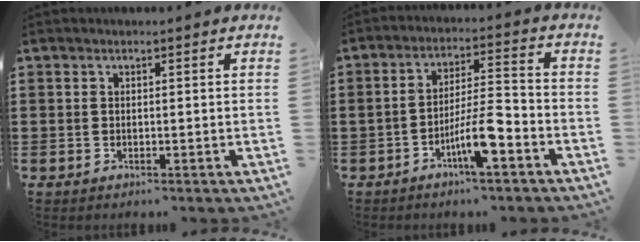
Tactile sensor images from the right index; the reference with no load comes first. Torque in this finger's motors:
{"motor_torque": [2.14, 0.00, 0.46, 0.13]}